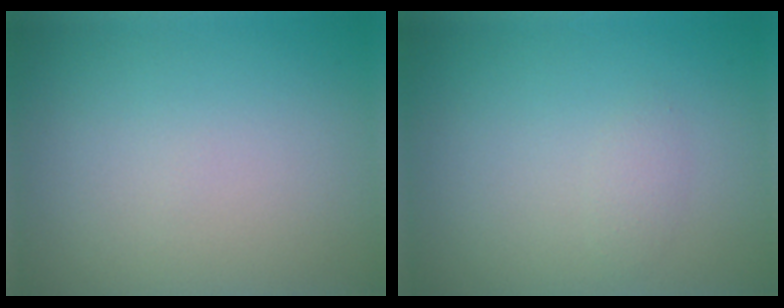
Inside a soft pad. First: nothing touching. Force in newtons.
{"total": 0.8, "press": 0.8, "slide": 0.0}